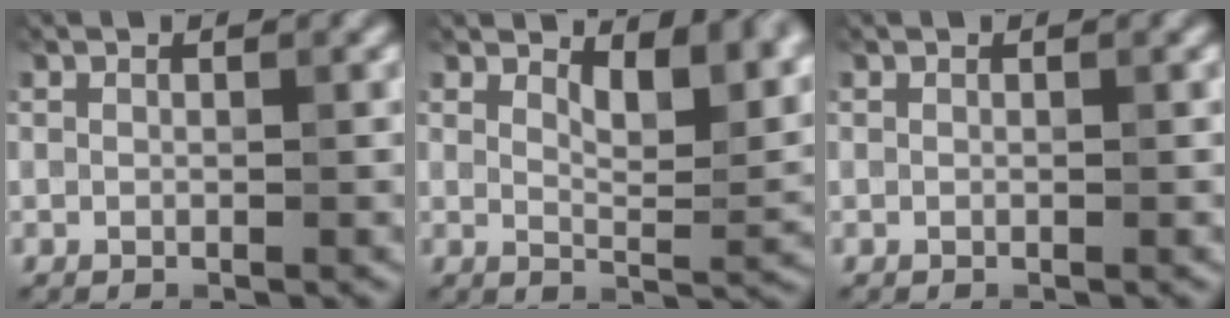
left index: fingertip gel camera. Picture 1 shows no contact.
{"total": 3.5, "force": [2.7, 0.8, 2.1], "torque": [-0.044, -0.002, 0.063]}
{"total": 0.0}